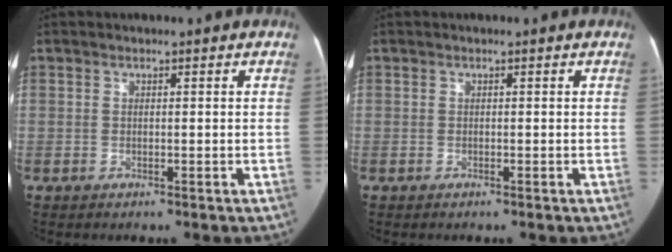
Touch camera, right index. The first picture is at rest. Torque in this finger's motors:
{"motor_torque": [0.02, 0.04, 0.03, 0.01]}